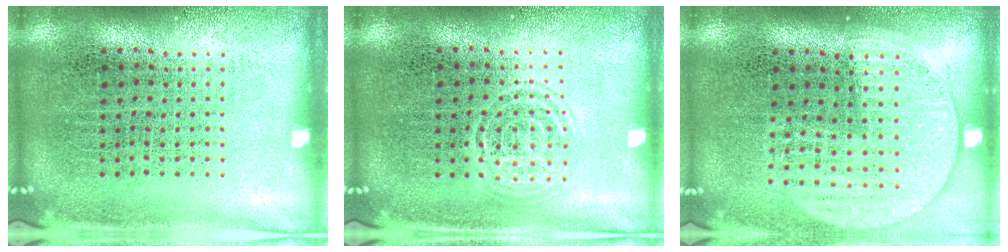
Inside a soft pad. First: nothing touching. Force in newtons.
{"total": 1.4, "press": 1.3, "slide": 0.3}
{"total": 1.4, "press": 1.3, "slide": 0.5}